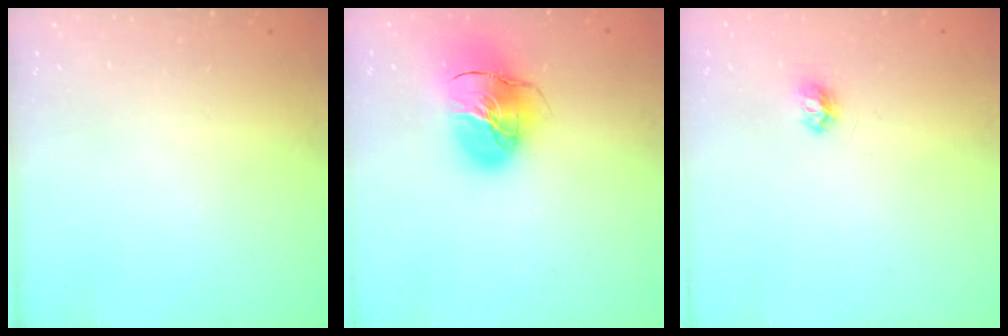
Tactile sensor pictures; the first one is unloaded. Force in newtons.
{"total": 16.5, "press": 16.4, "slide": 2.3}
{"total": 3.9, "press": 3.8, "slide": 0.5}